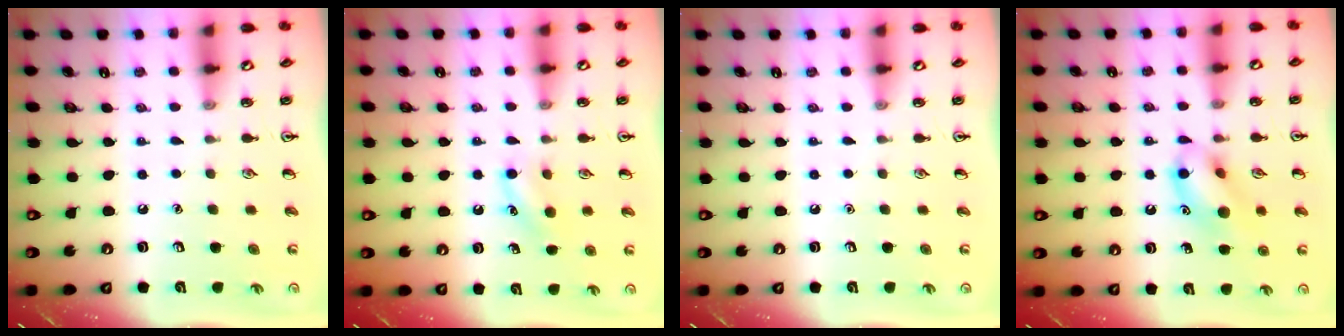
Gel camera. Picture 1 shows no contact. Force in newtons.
{"total": 7.8, "press": 7.6, "slide": 1.8}
{"total": 0.0}
{"total": 12.6, "press": 12.5, "slide": 1.6}